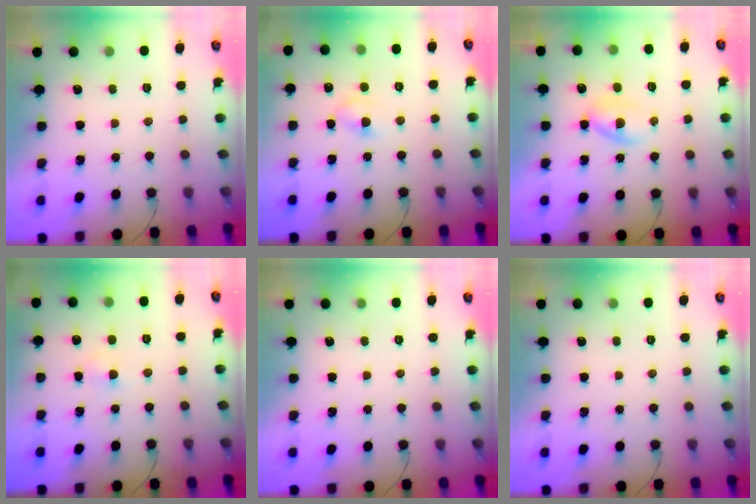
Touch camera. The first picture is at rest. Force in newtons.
{"total": 3.0, "press": 2.7, "slide": 1.2}
{"total": 4.0, "press": 3.7, "slide": 1.3}
{"total": 1.8, "press": 1.6, "slide": 0.9}
{"total": 0.0}
{"total": 0.0}